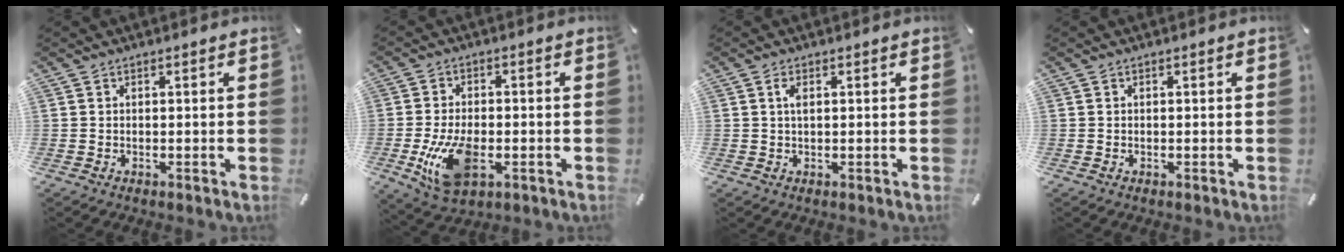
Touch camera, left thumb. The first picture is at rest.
{"total": 11.8, "force": [-2.9, 7.1, 9.0], "torque": [-0.192, -0.005, -0.049]}
{"total": 1.9, "force": [0.5, 0.7, 1.7], "torque": [-0.036, 0.003, 0.008]}
{"total": 0.0}